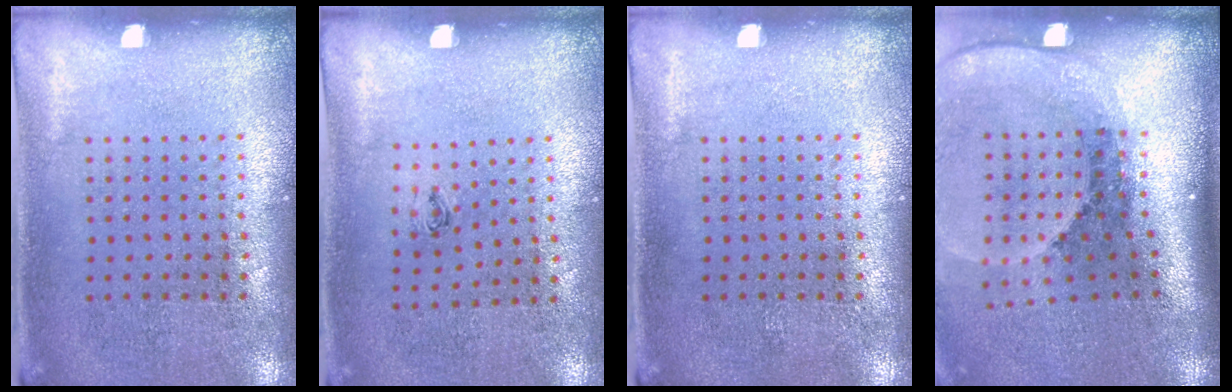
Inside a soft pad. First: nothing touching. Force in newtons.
{"total": 0.5, "press": 0.1, "slide": 0.5}
{"total": 0.0}
{"total": 2.7, "press": 1.9, "slide": 2.0}